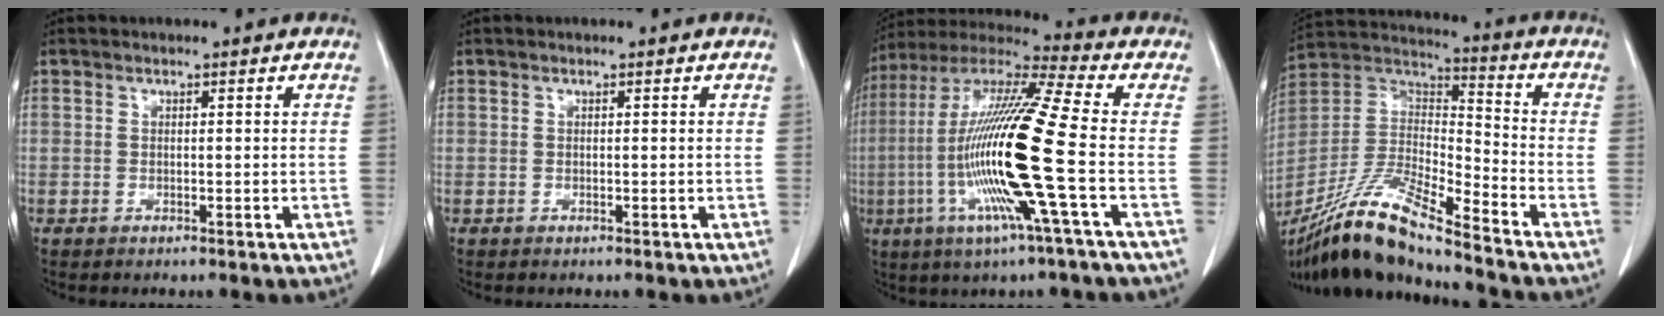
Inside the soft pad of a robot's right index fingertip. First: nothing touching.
{"total": 0.0}
{"total": 19.3, "force": [-3.9, -0.8, 18.9], "torque": [-0.381, -0.010, -0.088]}
{"total": 17.1, "force": [-14.1, 0.8, 9.7], "torque": [-0.195, -0.007, -0.266]}